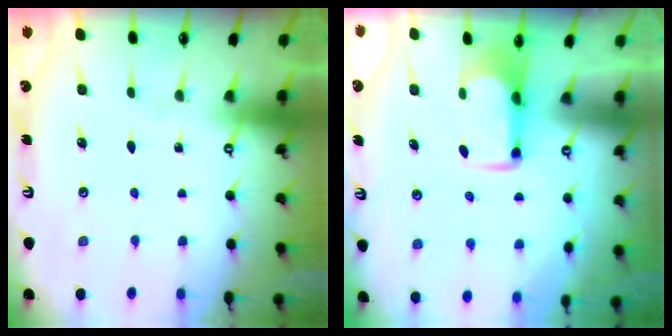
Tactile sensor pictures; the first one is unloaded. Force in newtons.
{"total": 2.0, "press": 2.0, "slide": 0.4}